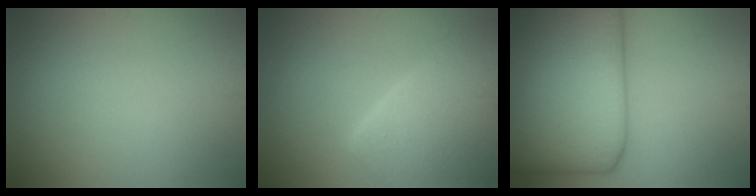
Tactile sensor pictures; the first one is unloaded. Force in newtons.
{"total": 7.3, "press": 7.3, "slide": 0.6}
{"total": 14.6, "press": 14.6, "slide": 0.3}